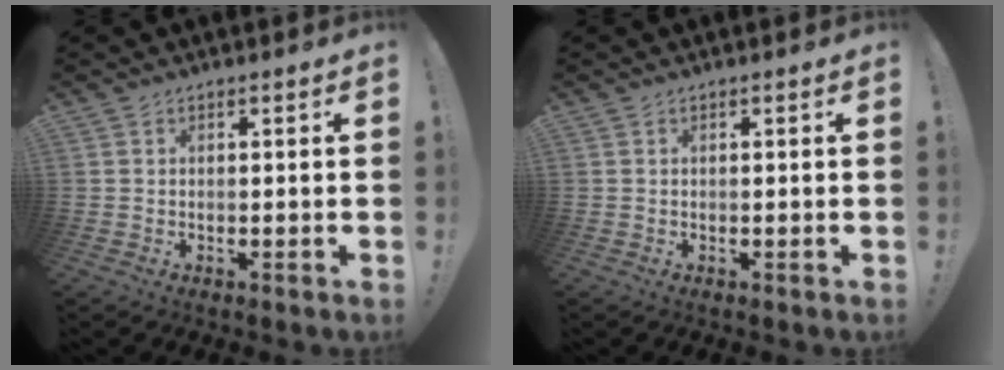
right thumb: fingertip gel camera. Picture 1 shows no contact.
{"total": 0.0}